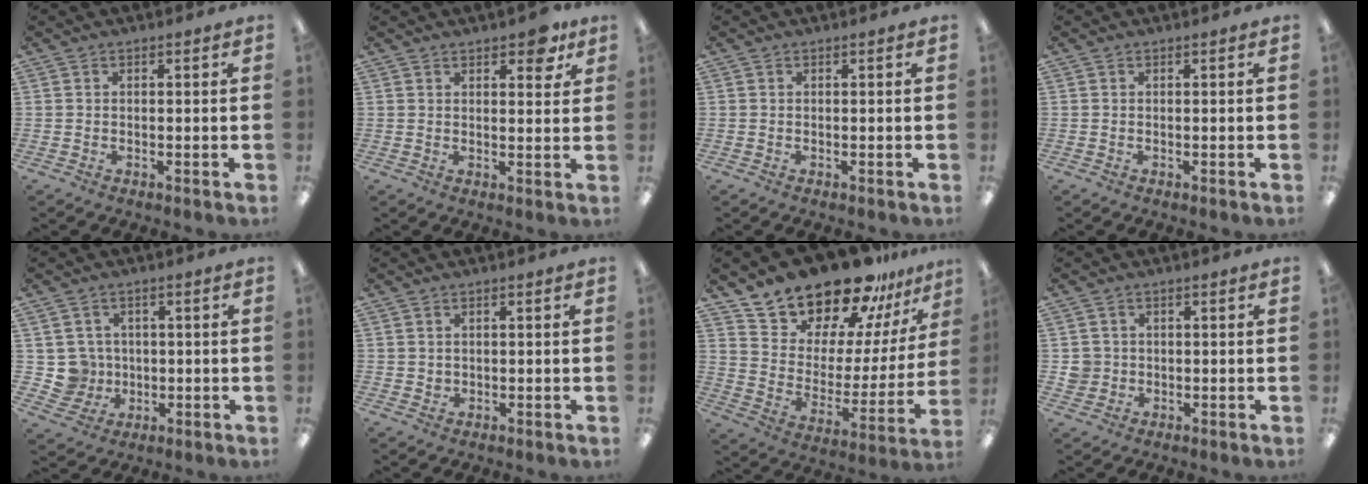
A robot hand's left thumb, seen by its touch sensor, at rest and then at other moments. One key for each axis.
{"total": 5.9, "fx": 4.0, "fy": 2.6, "fz": 3.6, "tx": -0.040, "ty": -0.014, "tz": 0.063}
{"total": 0.0}
{"total": 0.0}
{"total": 6.2, "fx": 0.7, "fy": 6.2, "fz": 0.5, "tx": -0.024, "ty": 0.004, "tz": 0.019}
{"total": 1.3, "fx": 0.7, "fy": 1.1, "fz": 0.2, "tx": -0.006, "ty": 0.003, "tz": 0.011}
{"total": 20.9, "fx": 18.8, "fy": 7.8, "fz": 4.8, "tx": -0.088, "ty": -0.156, "tz": 0.340}
{"total": 3.5, "fx": 0.1, "fy": 3.5, "fz": 0.5, "tx": -0.007, "ty": 0.005, "tz": -0.001}